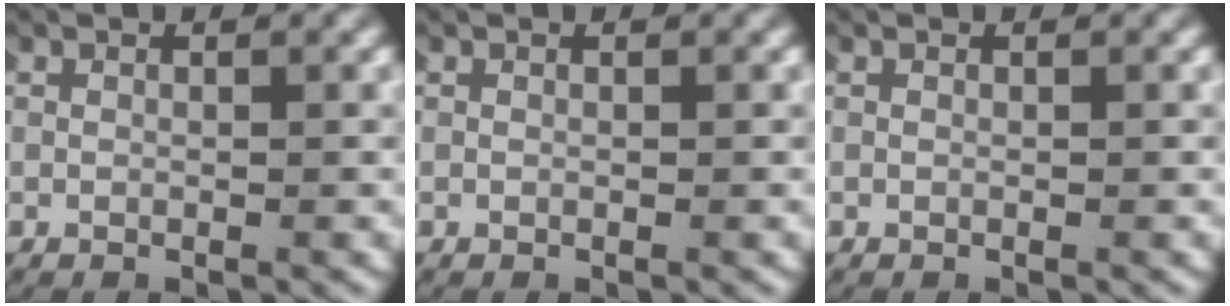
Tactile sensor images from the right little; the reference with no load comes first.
{"total": 0.0}
{"total": 0.0}